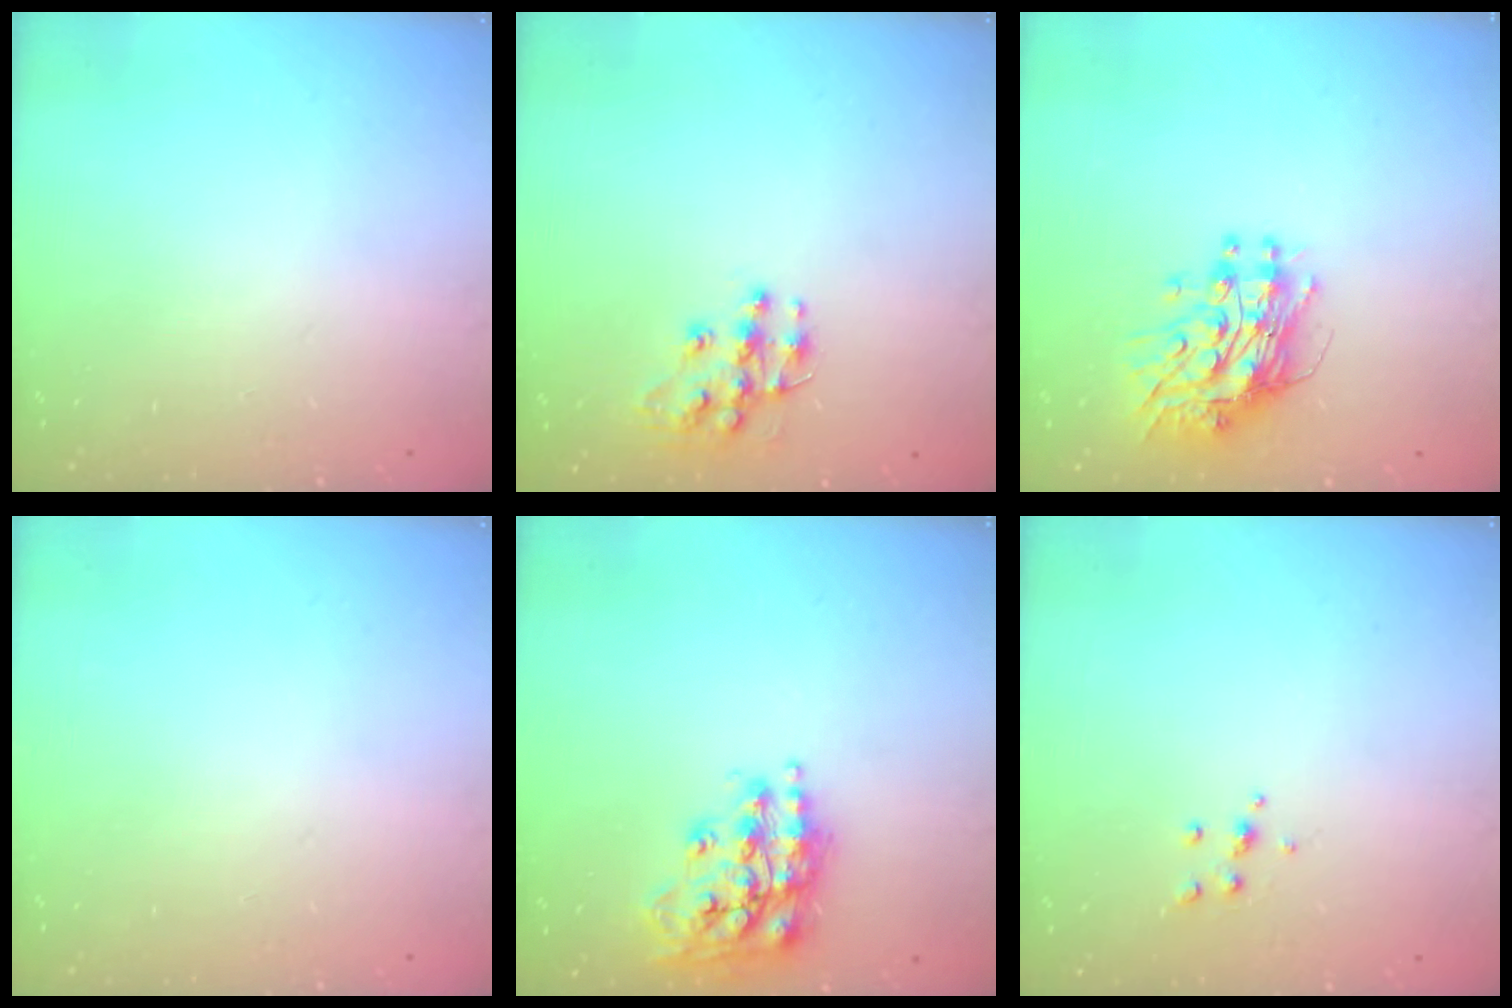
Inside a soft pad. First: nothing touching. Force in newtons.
{"total": 10.0, "press": 10.0, "slide": 0.6}
{"total": 11.4, "press": 11.3, "slide": 1.0}
{"total": 0.0}
{"total": 16.5, "press": 16.5, "slide": 1.1}
{"total": 4.0, "press": 3.9, "slide": 0.9}